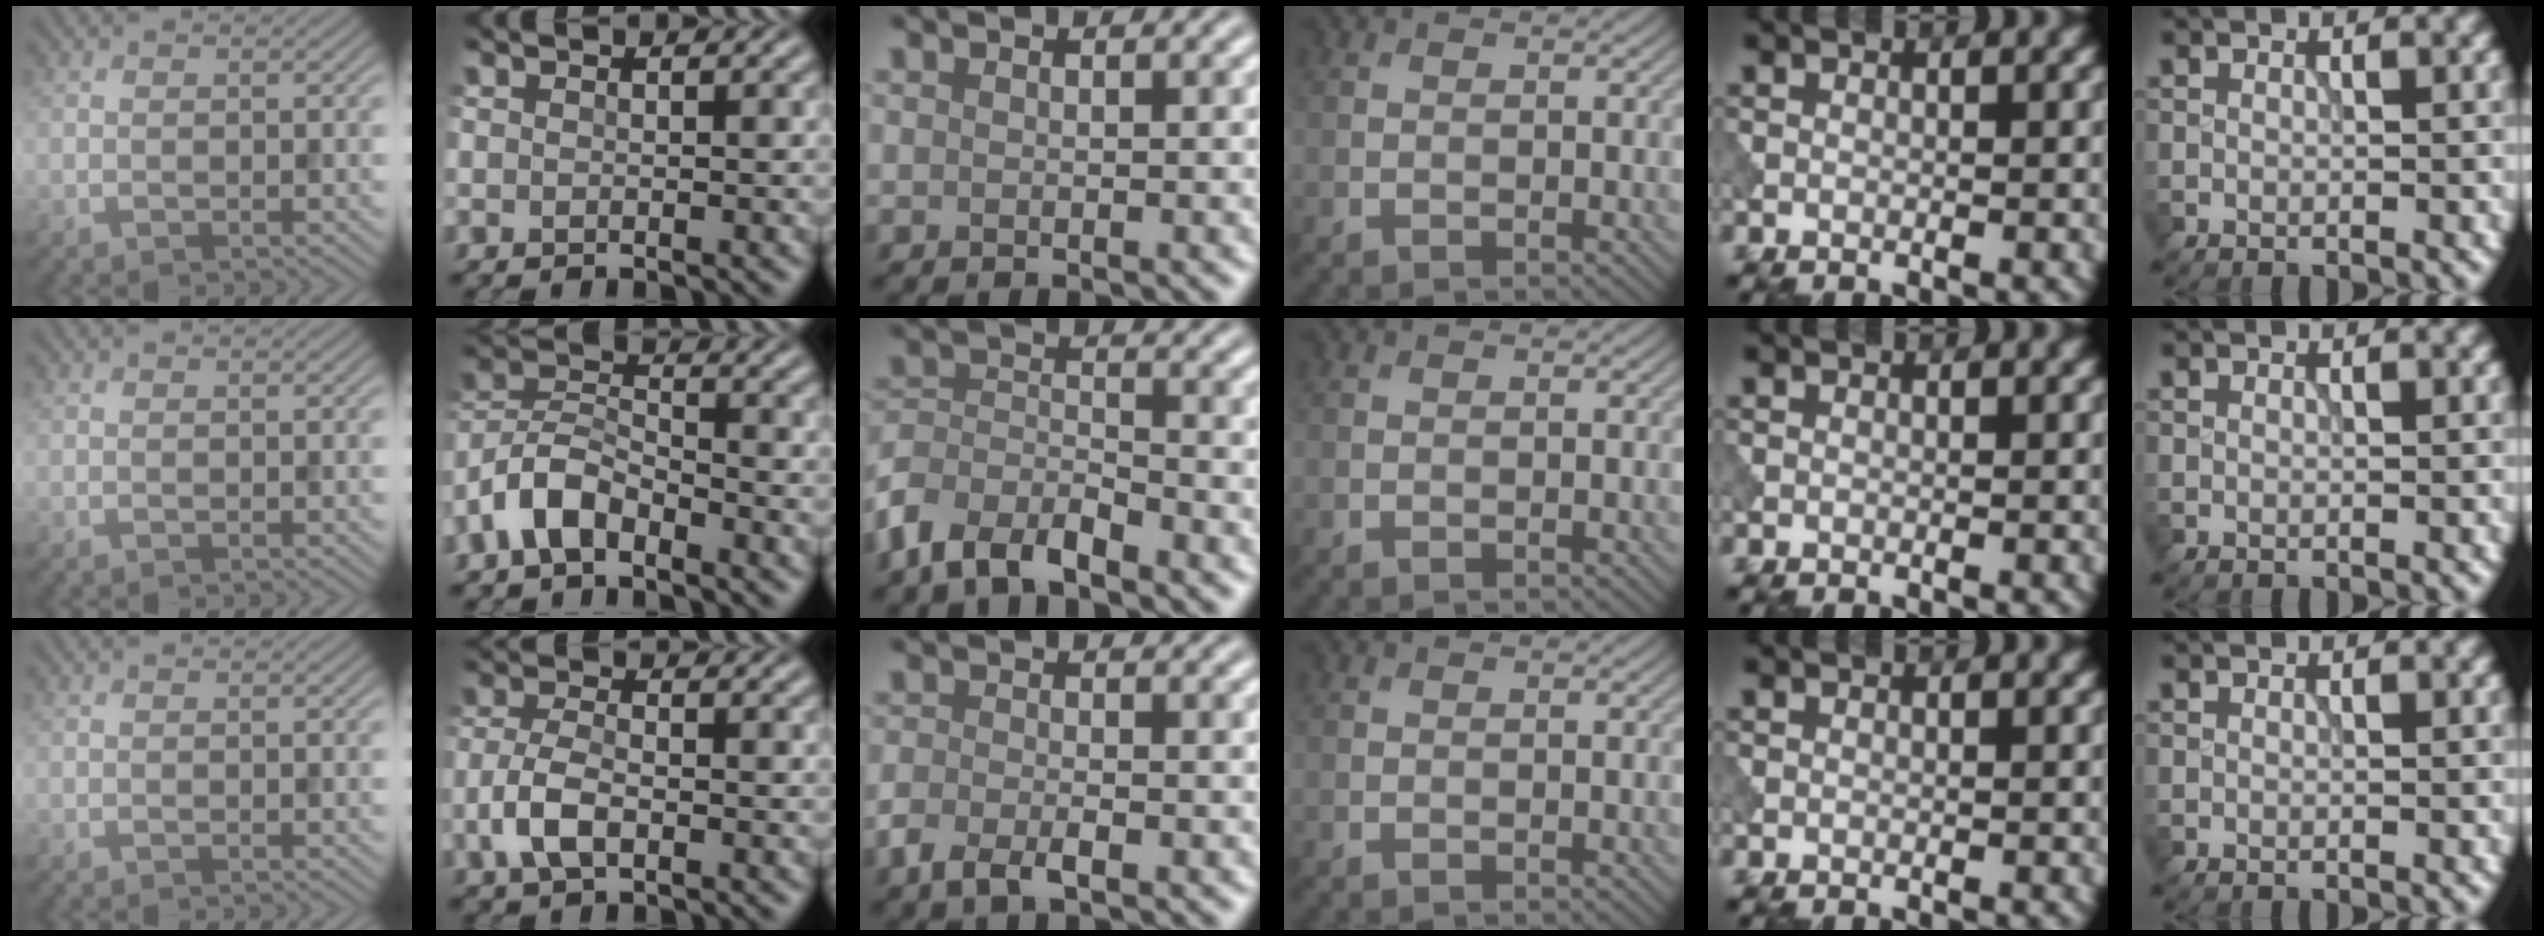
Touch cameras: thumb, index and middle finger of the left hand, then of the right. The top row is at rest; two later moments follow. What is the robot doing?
{"motion": "extract", "object": "peg toy"}